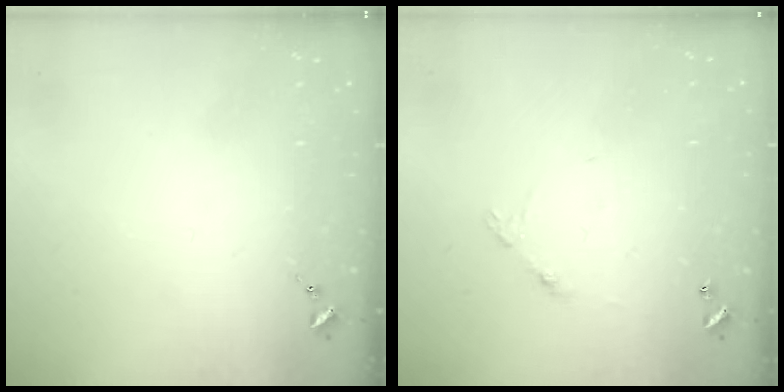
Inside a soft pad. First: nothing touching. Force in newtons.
{"total": 4.6, "press": 4.6, "slide": 0.3}